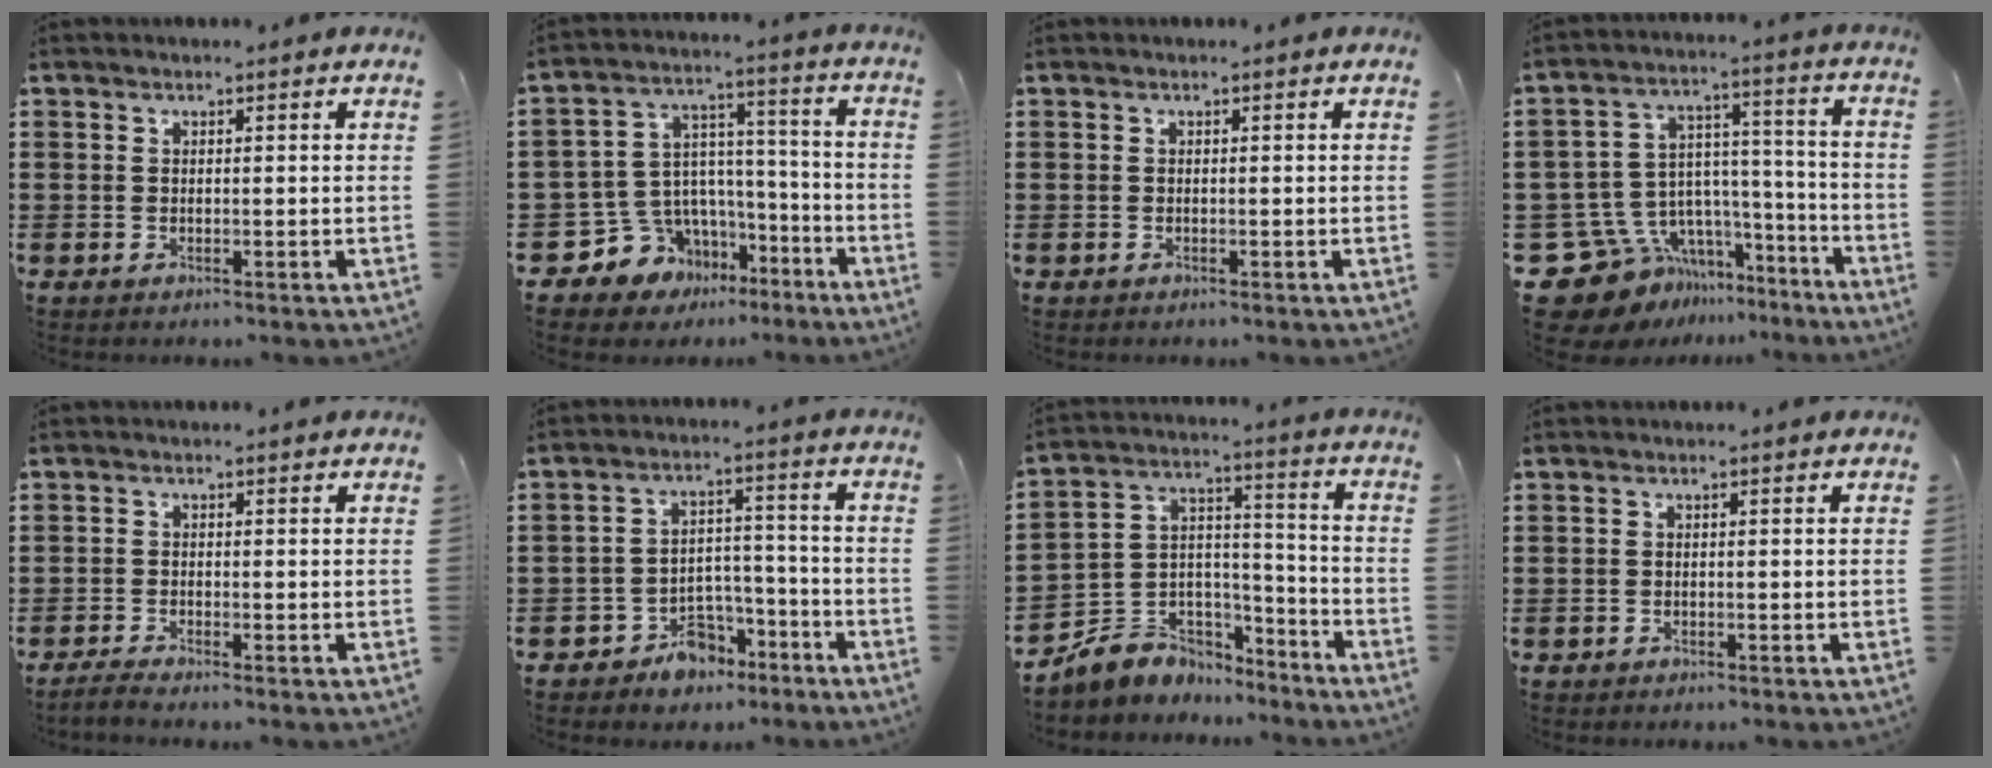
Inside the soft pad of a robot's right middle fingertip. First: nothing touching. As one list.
[{"total": 7.8, "force": [-4.3, 6.5, 0.3], "torque": [-0.045, 0.000, -0.075]}, {"total": 0.0}, {"total": 11.0, "force": [-8.1, 7.1, 2.2], "torque": [-0.081, 0.009, -0.150]}, {"total": 1.1, "force": [-1.0, -0.1, 0.5], "torque": [-0.009, -0.004, -0.018]}, {"total": 5.6, "force": [-4.8, 2.7, 0.8], "torque": [-0.018, 0.016, -0.094]}, {"total": 6.4, "force": [-4.8, 4.1, -1.0], "torque": [-0.011, 0.000, -0.098]}, {"total": 0.6, "force": [-0.6, 0.3, -0.1], "torque": [0.000, -0.001, -0.012]}]